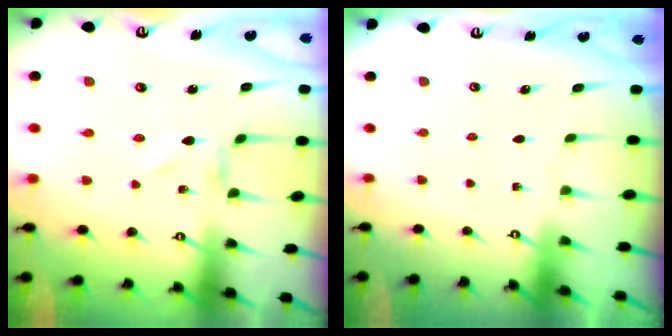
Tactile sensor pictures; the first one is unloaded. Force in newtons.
{"total": 0.0}